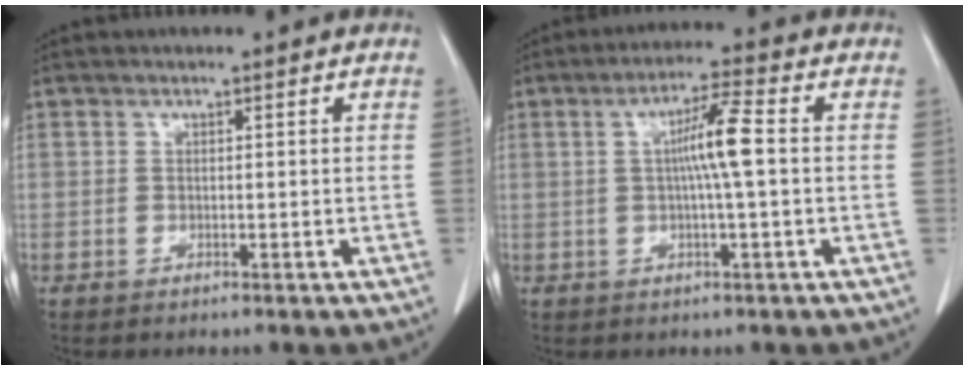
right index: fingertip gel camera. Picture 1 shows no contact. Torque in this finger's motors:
{"motor_torque": [1.05, -0.06, 0.55, 0.14]}